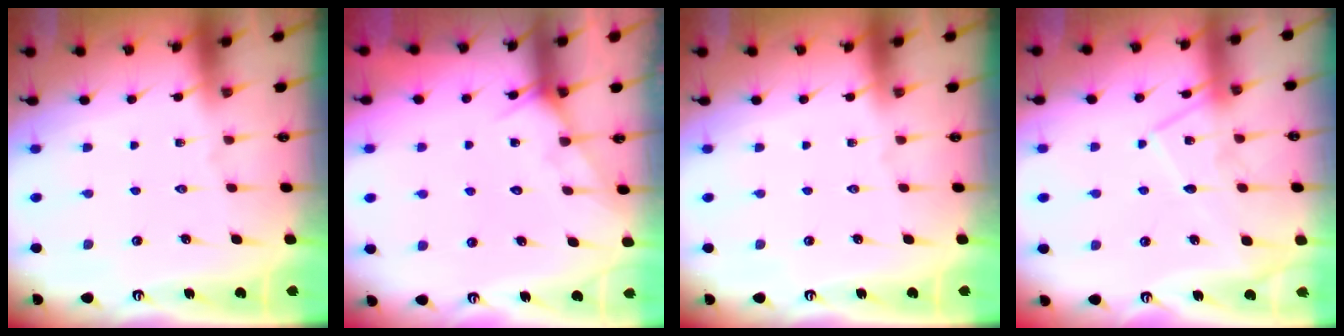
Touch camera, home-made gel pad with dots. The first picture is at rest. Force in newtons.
{"total": 5.8, "press": 5.8, "slide": 0.5}
{"total": 0.0}
{"total": 11.8, "press": 11.8, "slide": 0.9}